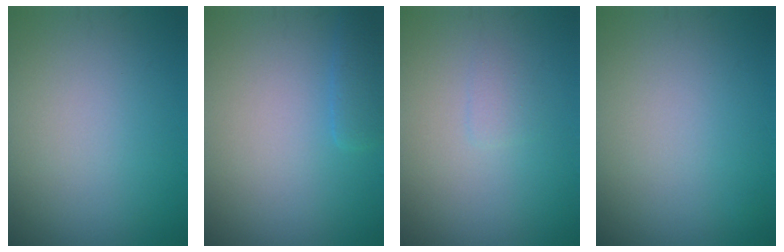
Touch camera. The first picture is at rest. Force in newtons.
{"total": 1.6, "press": 1.6, "slide": 0.1}
{"total": 0.9, "press": 0.9, "slide": 0.1}
{"total": 0.0}